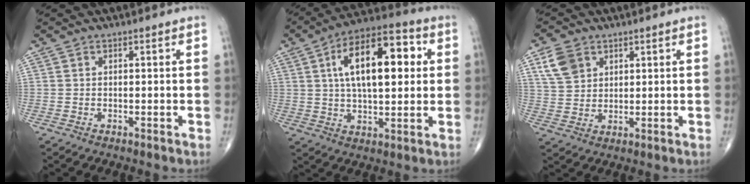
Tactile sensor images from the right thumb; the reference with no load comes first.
{"total": 17.8, "force": [4.0, 8.2, 15.3], "torque": [-0.226, 0.015, 0.059]}
{"total": 6.6, "force": [3.3, 4.7, 3.2], "torque": [-0.047, -0.009, 0.067]}